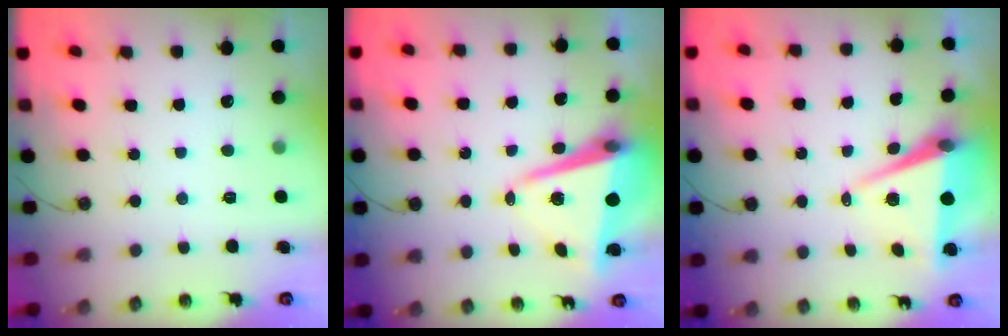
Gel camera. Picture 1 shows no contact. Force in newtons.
{"total": 9.8, "press": 9.7, "slide": 1.4}
{"total": 7.5, "press": 6.2, "slide": 4.2}